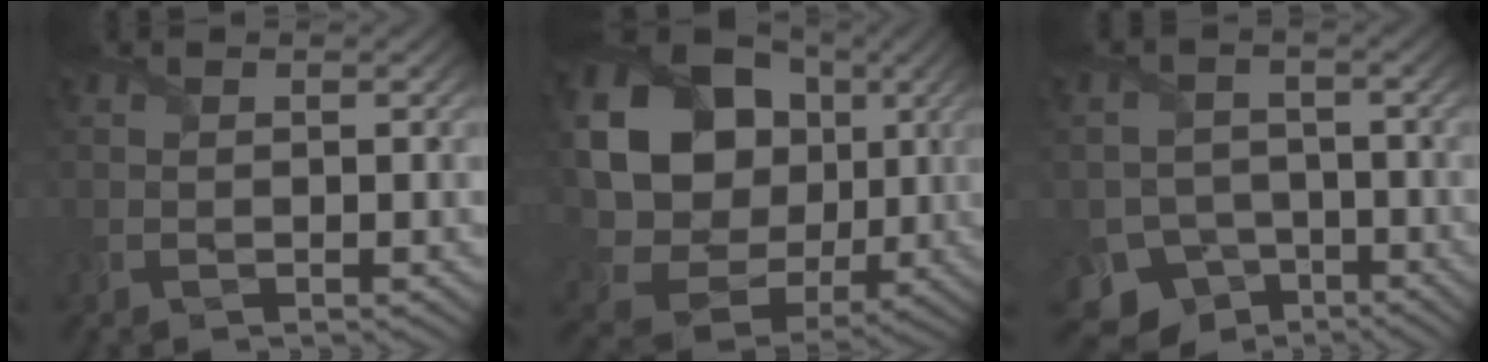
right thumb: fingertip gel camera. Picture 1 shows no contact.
{"total": 23.1, "force": [3.9, 19.8, 11.2], "torque": [-0.301, -0.003, 0.080]}
{"total": 7.6, "force": [-5.1, 5.4, 1.8], "torque": [-0.027, -0.020, -0.088]}